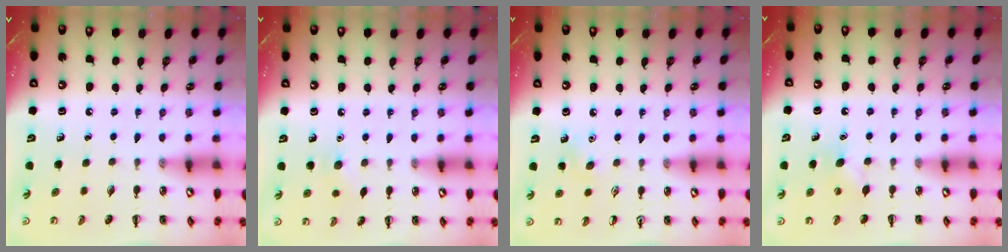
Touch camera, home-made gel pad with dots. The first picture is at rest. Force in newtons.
{"total": 5.2, "press": 5.0, "slide": 1.3}
{"total": 5.5, "press": 5.3, "slide": 1.5}
{"total": 3.9, "press": 3.8, "slide": 1.1}